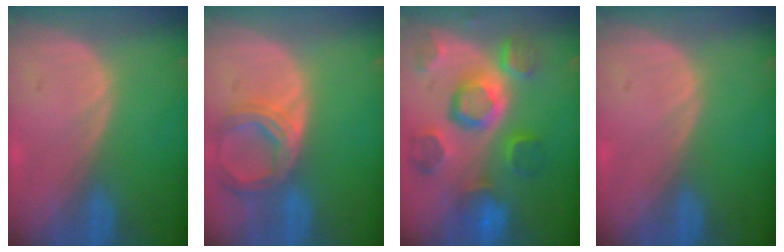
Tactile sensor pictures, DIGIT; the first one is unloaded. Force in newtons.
{"total": 6.9, "press": 6.3, "slide": 2.6}
{"total": 11.9, "press": 10.3, "slide": 6.0}
{"total": 0.0}